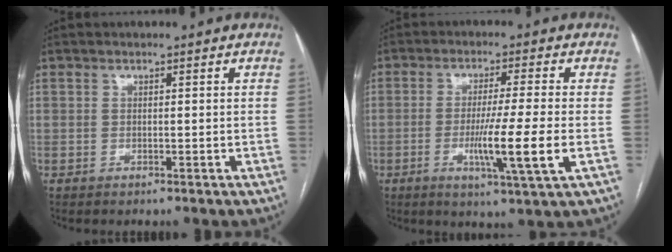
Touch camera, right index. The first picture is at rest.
{"total": 9.5, "force": [-2.2, -1.0, 9.2], "torque": [-0.161, -0.026, -0.040]}